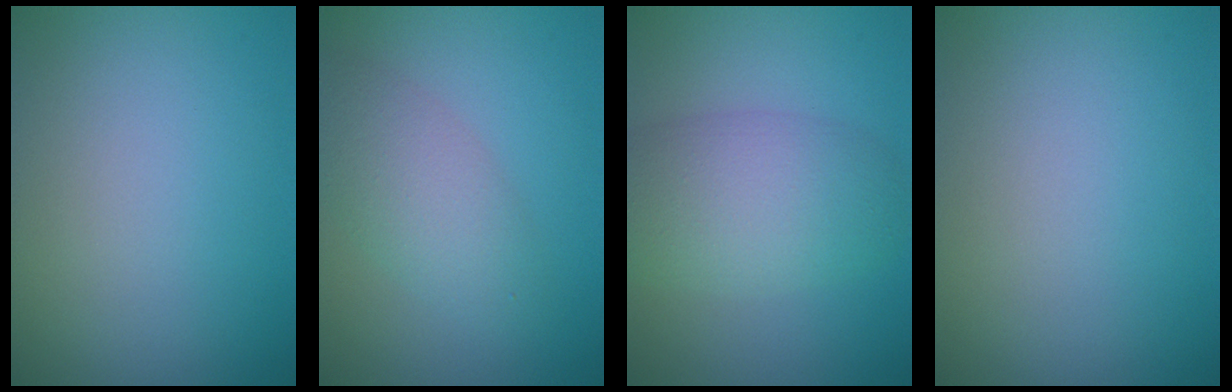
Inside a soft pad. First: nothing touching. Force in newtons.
{"total": 3.8, "press": 3.8, "slide": 0.2}
{"total": 5.8, "press": 5.8, "slide": 0.3}
{"total": 0.0}